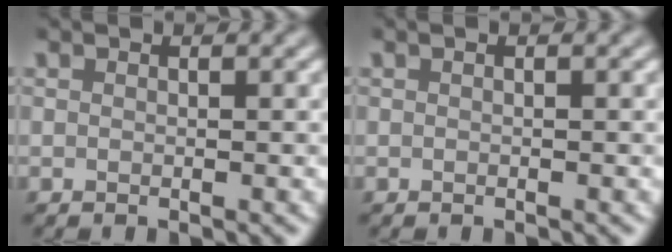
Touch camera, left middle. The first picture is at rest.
{"total": 0.0}